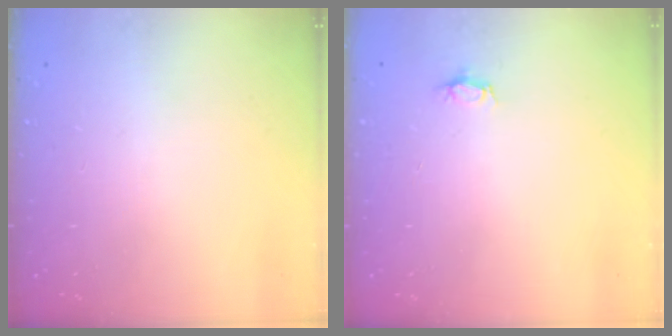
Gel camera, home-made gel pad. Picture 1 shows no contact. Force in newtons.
{"total": 2.8, "press": 2.8, "slide": 0.4}